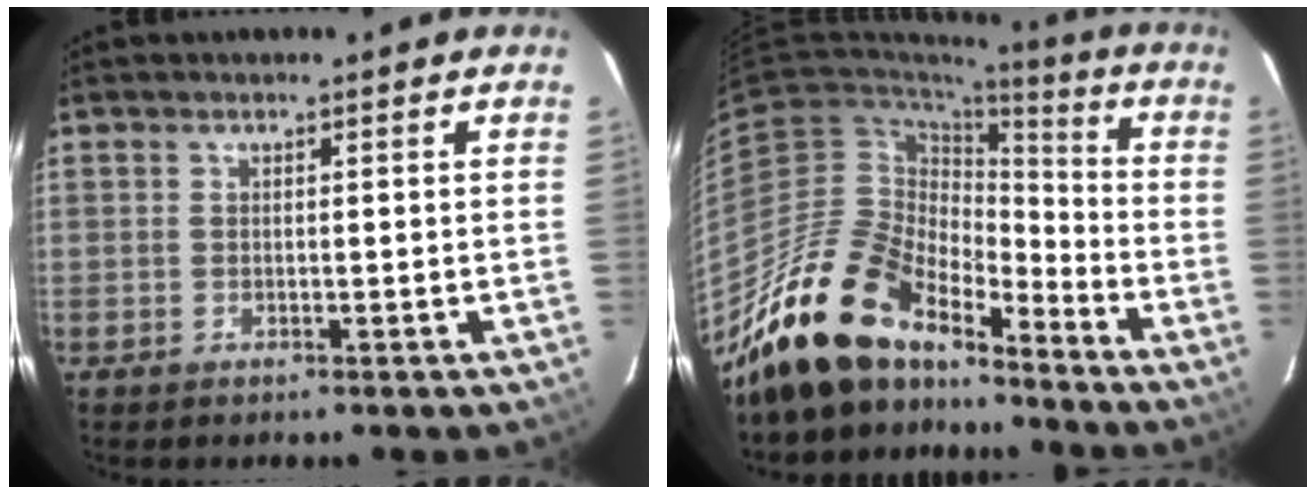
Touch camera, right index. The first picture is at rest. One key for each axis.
{"total": 17.6, "fx": -14.9, "fy": 6.6, "fz": 6.5, "tx": -0.129, "ty": 0.013, "tz": -0.267}